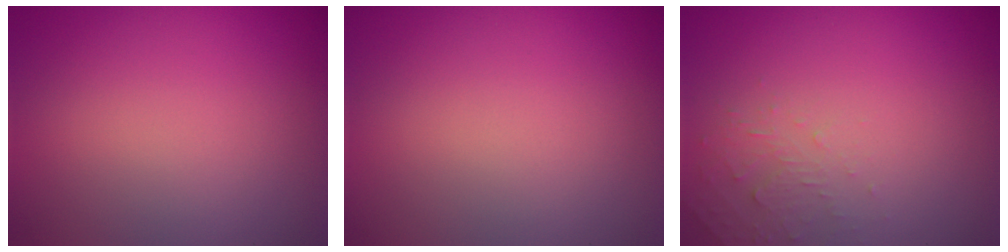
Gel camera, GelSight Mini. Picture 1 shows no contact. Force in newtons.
{"total": 0.0}
{"total": 1.7, "press": 1.7, "slide": 0.2}